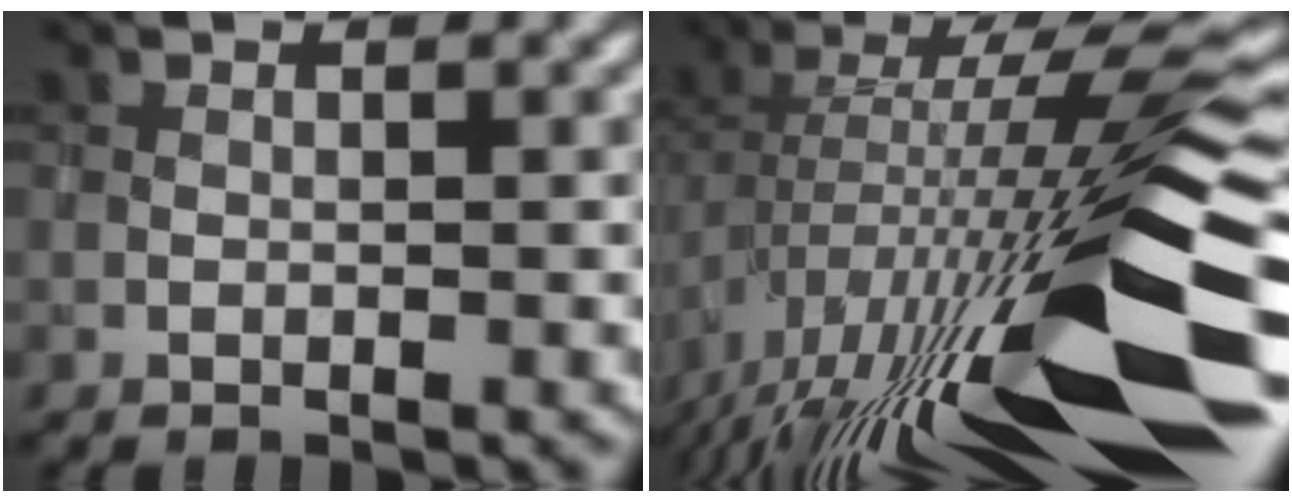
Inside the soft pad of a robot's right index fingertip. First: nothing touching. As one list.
[{"total": 17.7, "force": [-4.7, 3.8, 16.6], "torque": [-0.270, 0.019, -0.091]}]